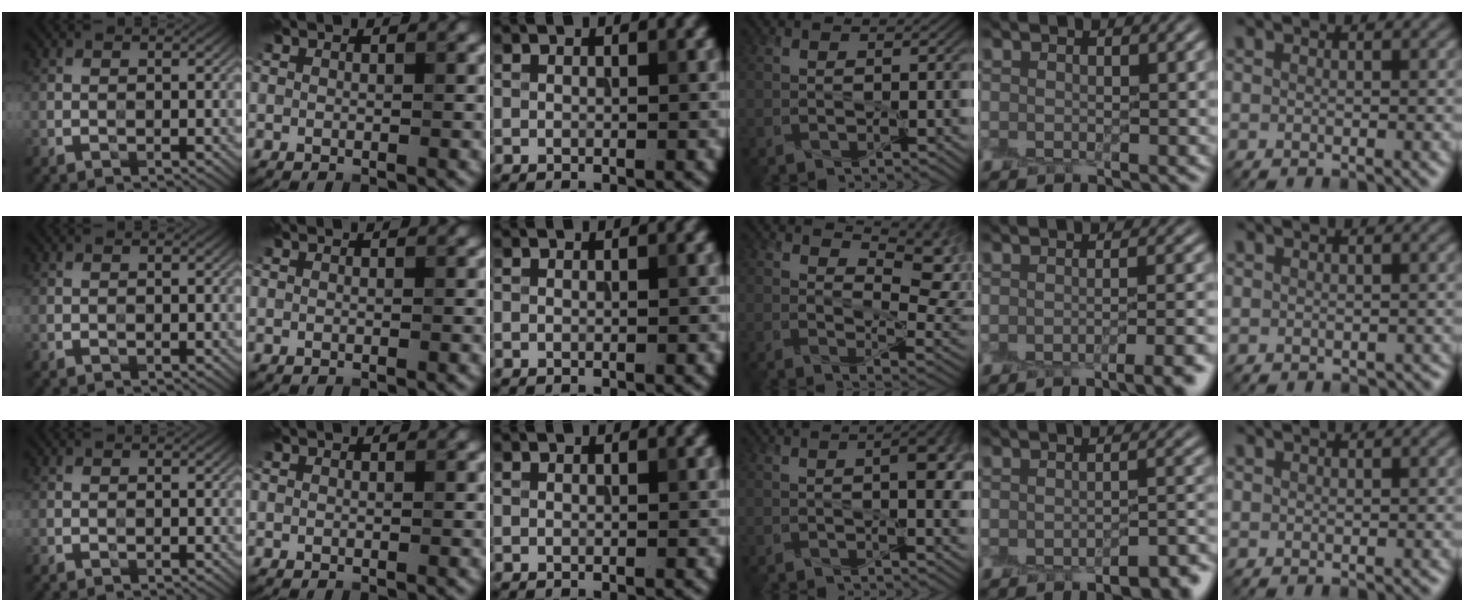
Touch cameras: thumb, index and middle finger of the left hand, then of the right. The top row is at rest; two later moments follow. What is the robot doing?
{"motion": "peel", "object": "cling film"}